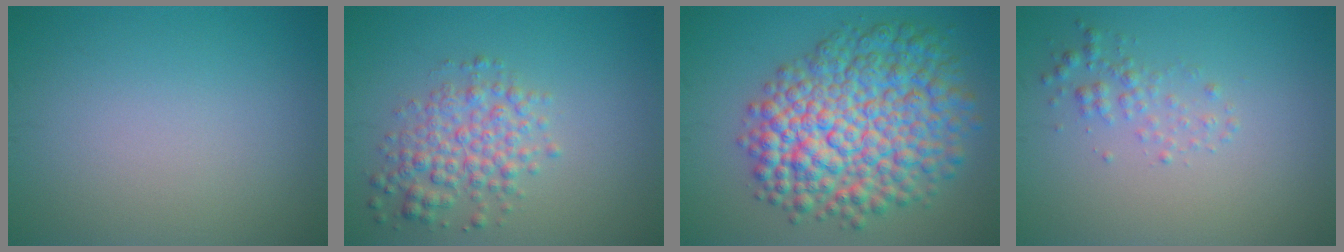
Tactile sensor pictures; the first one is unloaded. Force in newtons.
{"total": 3.8, "press": 3.8, "slide": 0.1}
{"total": 11.3, "press": 11.3, "slide": 0.3}
{"total": 1.7, "press": 1.7, "slide": 0.0}